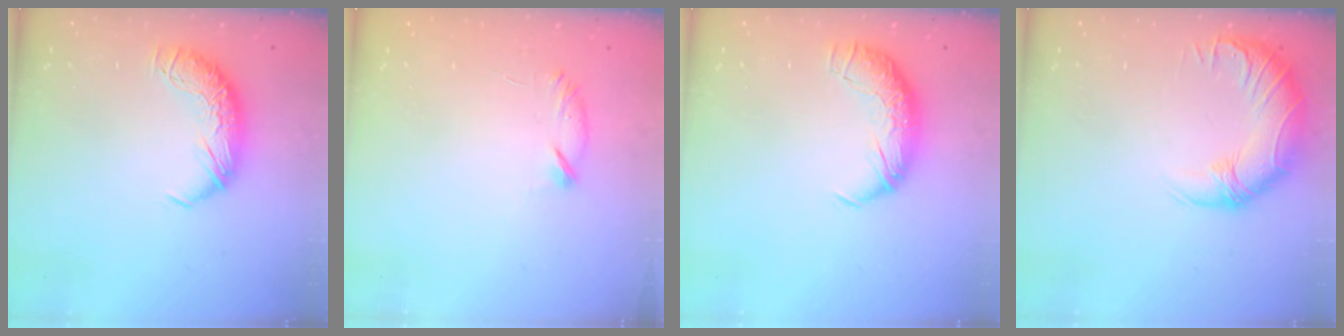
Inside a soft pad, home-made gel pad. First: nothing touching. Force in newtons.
{"total": 6.3, "press": 6.2, "slide": 1.2}
{"total": 2.3, "press": 0.9, "slide": 2.2}
{"total": 3.3, "press": 1.9, "slide": 2.7}